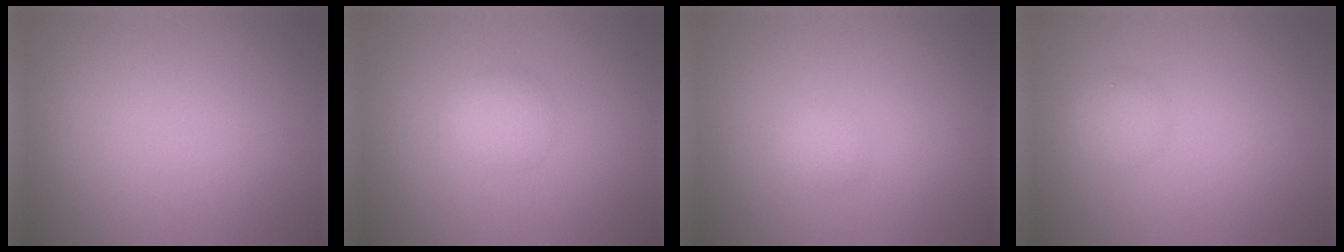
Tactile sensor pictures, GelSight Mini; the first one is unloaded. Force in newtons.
{"total": 2.1, "press": 2.1, "slide": 0.1}
{"total": 1.2, "press": 1.2, "slide": 0.0}
{"total": 1.7, "press": 1.7, "slide": 0.0}